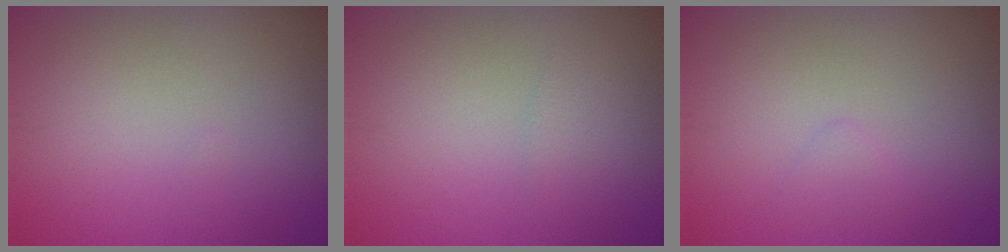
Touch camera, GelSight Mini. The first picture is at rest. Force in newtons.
{"total": 0.8, "press": 0.8, "slide": 0.1}
{"total": 0.9, "press": 0.9, "slide": 0.1}